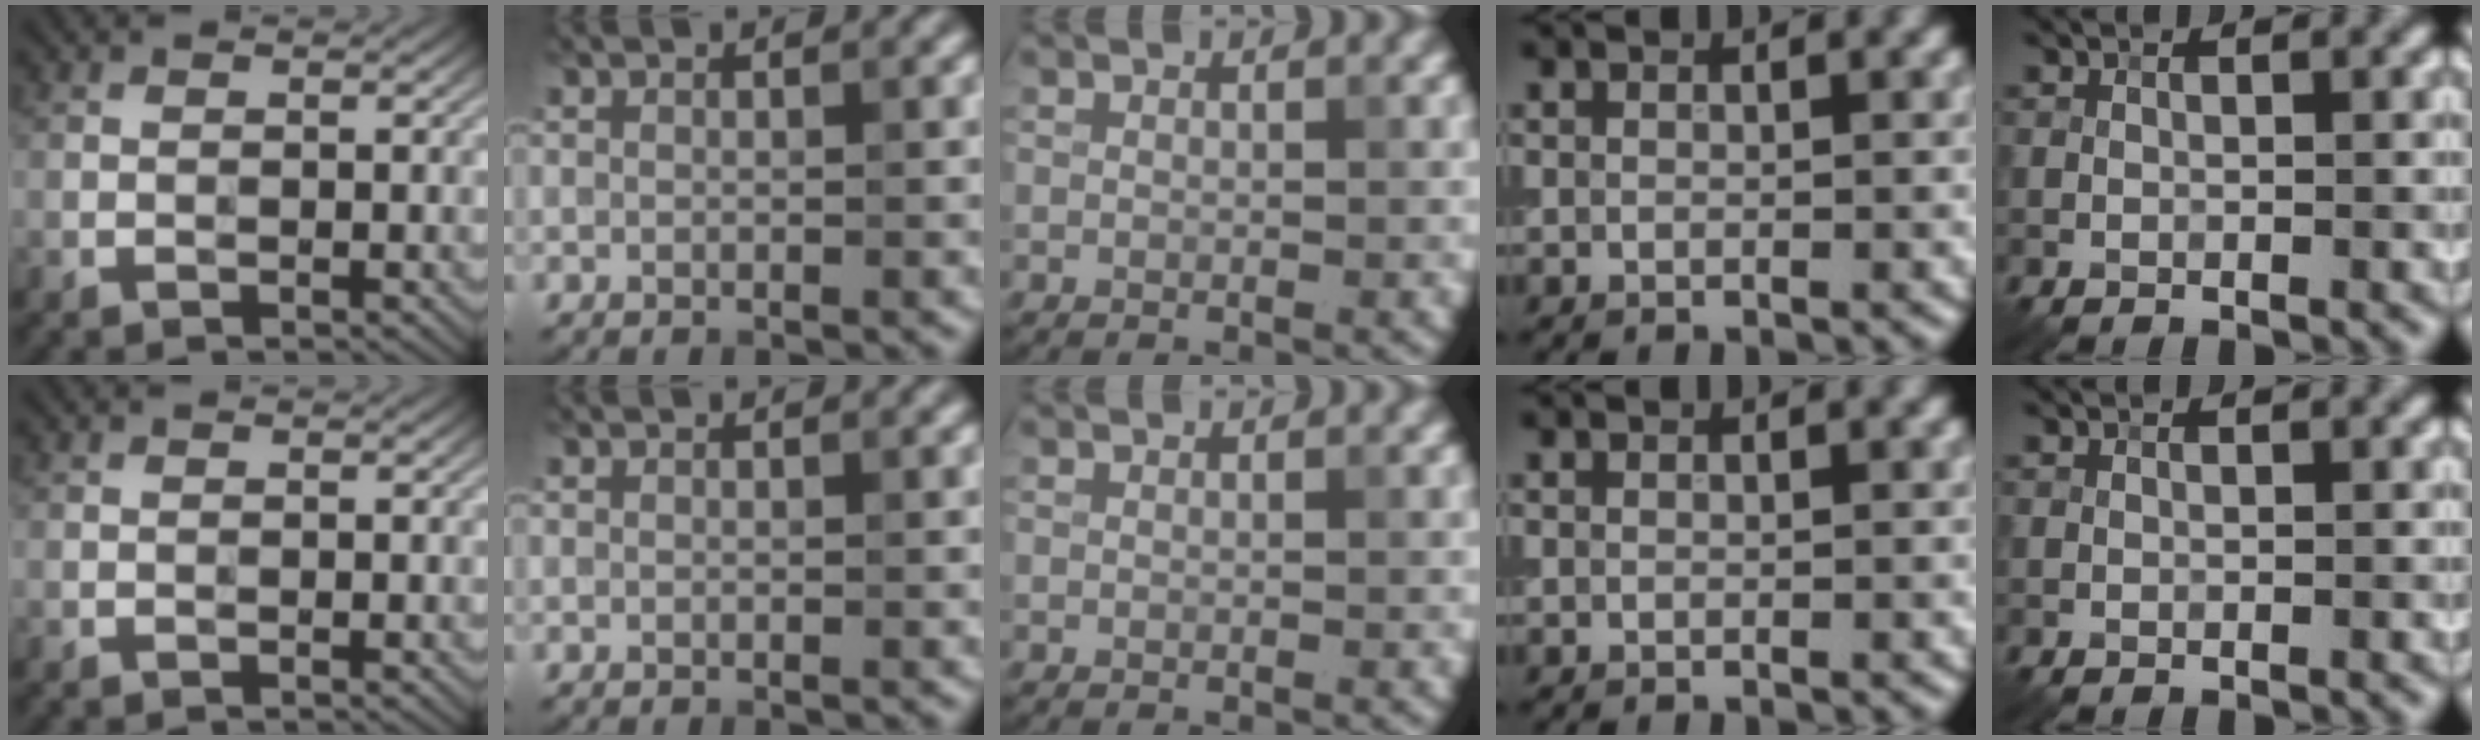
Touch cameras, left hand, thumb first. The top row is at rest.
{}